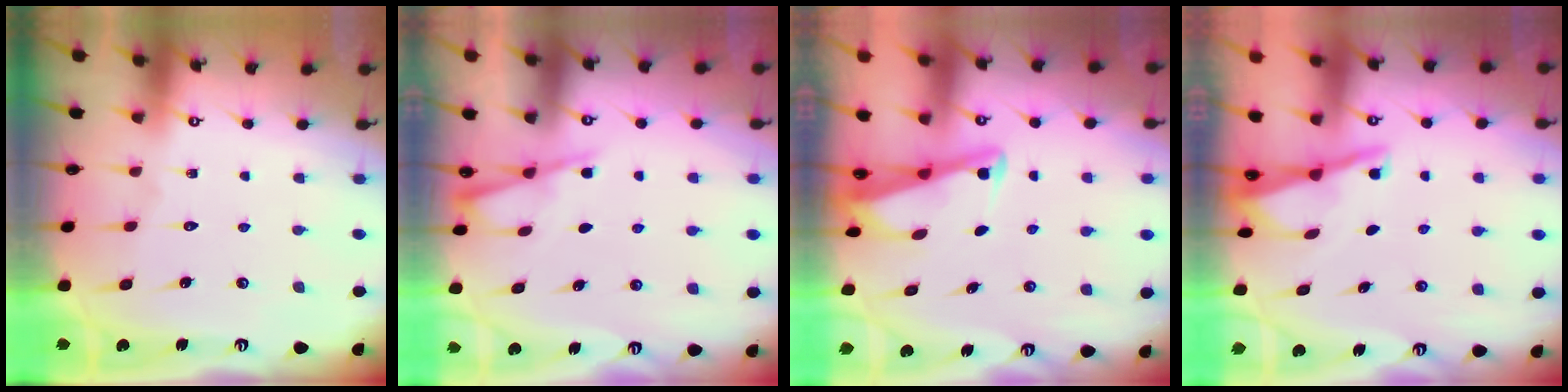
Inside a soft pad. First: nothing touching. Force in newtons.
{"total": 2.7, "press": 2.7, "slide": 0.3}
{"total": 2.7, "press": 2.6, "slide": 0.4}
{"total": 2.9, "press": 2.8, "slide": 0.3}